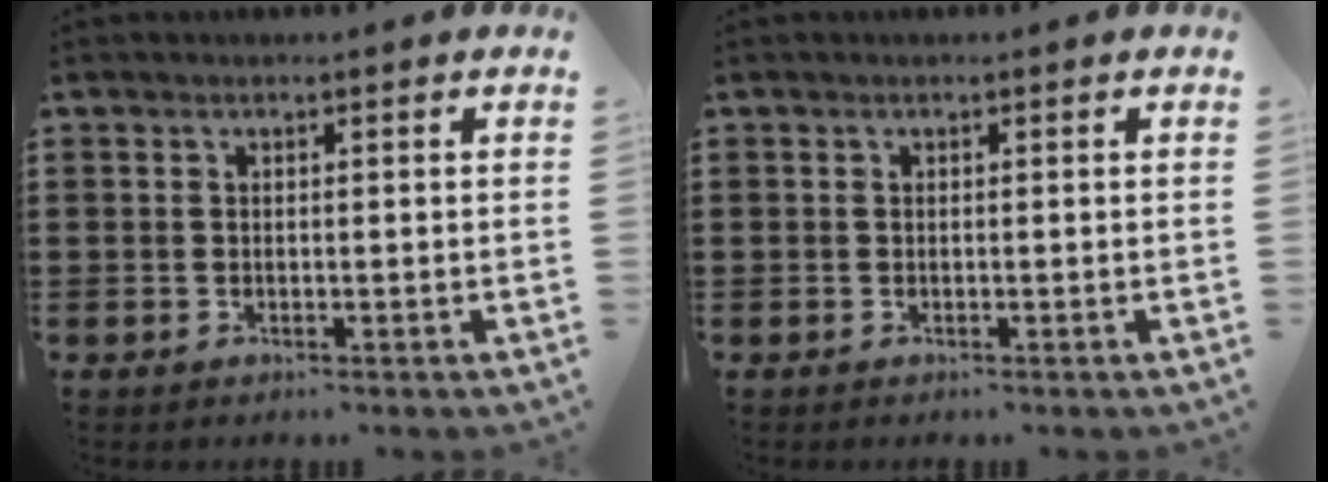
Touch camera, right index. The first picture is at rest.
{"total": 0.0}